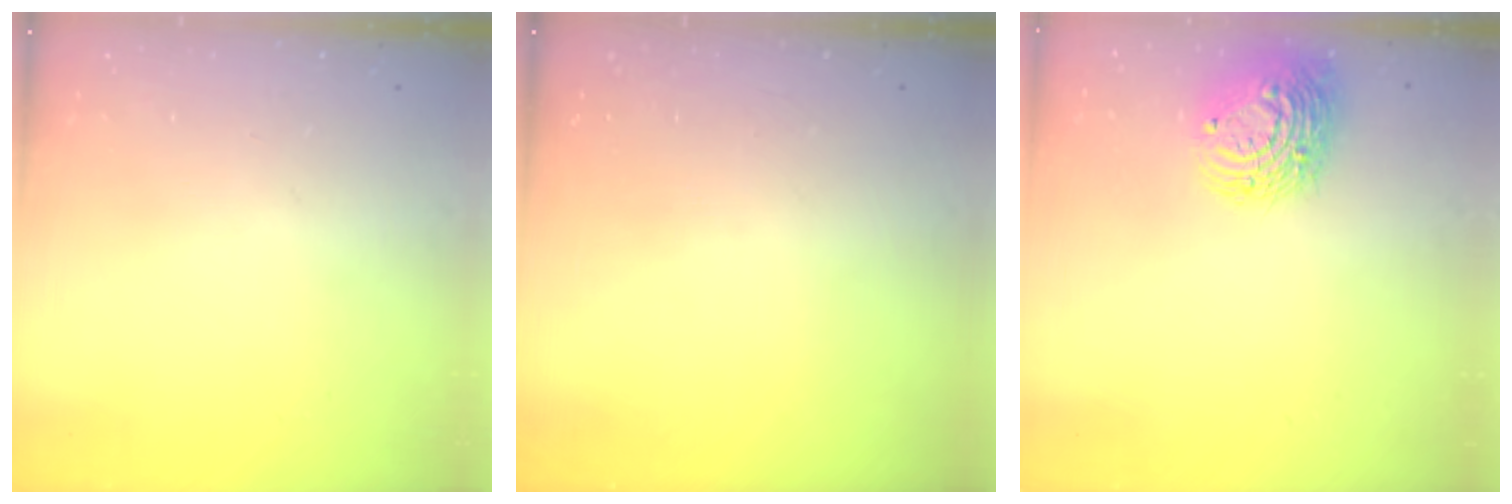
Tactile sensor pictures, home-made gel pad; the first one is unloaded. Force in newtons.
{"total": 0.0}
{"total": 12.3, "press": 12.2, "slide": 1.3}